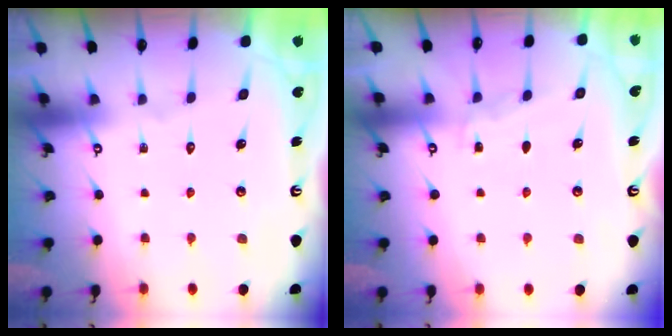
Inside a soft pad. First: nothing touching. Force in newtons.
{"total": 4.8, "press": 4.7, "slide": 0.4}